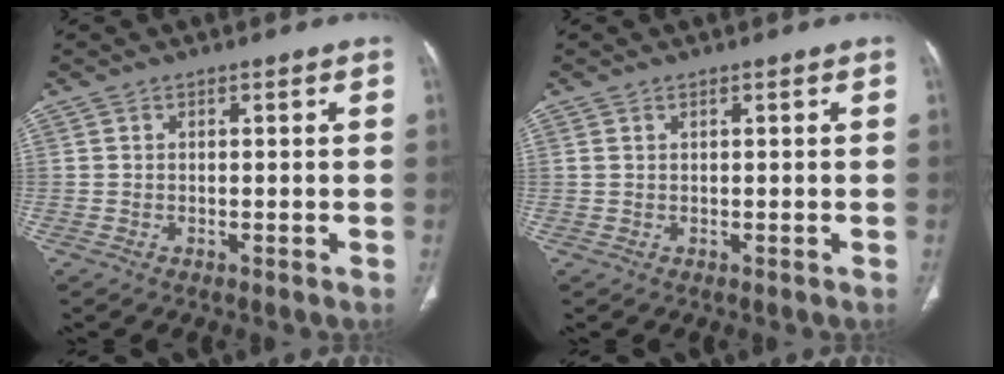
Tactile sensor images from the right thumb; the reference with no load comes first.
{"total": 0.6, "force": [0.4, 0.3, 0.4], "torque": [-0.009, 0.008, 0.011]}